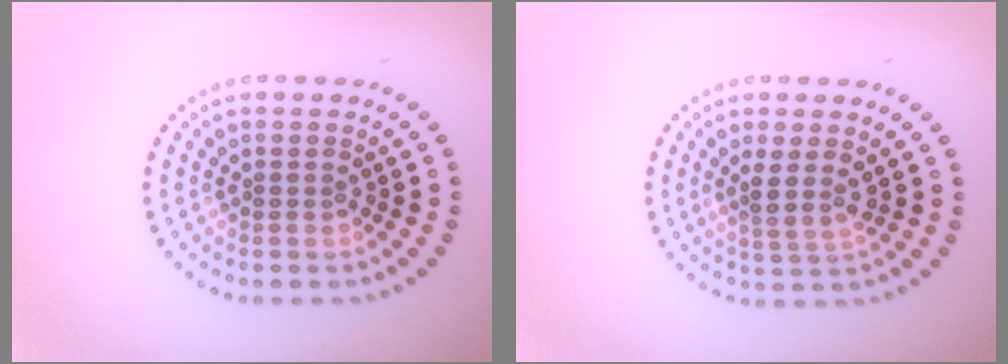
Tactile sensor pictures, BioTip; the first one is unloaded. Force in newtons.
{"total": 1.9, "press": 1.6, "slide": 1.2}